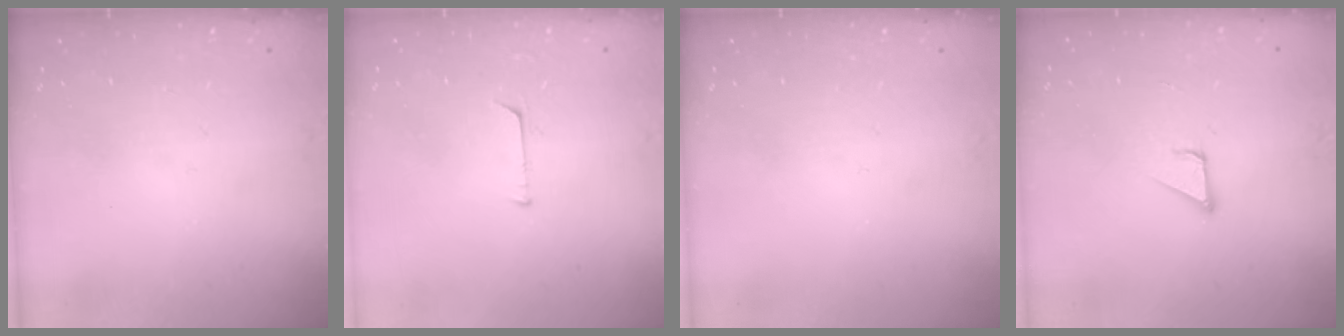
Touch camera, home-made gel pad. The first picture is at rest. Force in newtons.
{"total": 4.6, "press": 4.6, "slide": 0.3}
{"total": 0.0}
{"total": 2.1, "press": 2.1, "slide": 0.0}